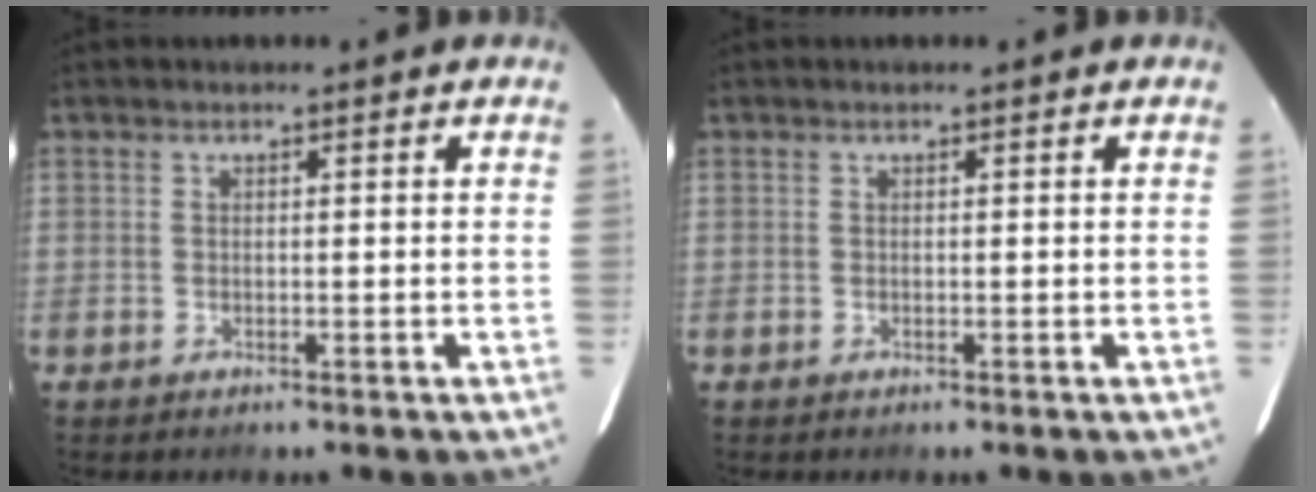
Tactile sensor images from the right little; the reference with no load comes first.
{"total": 0.0}